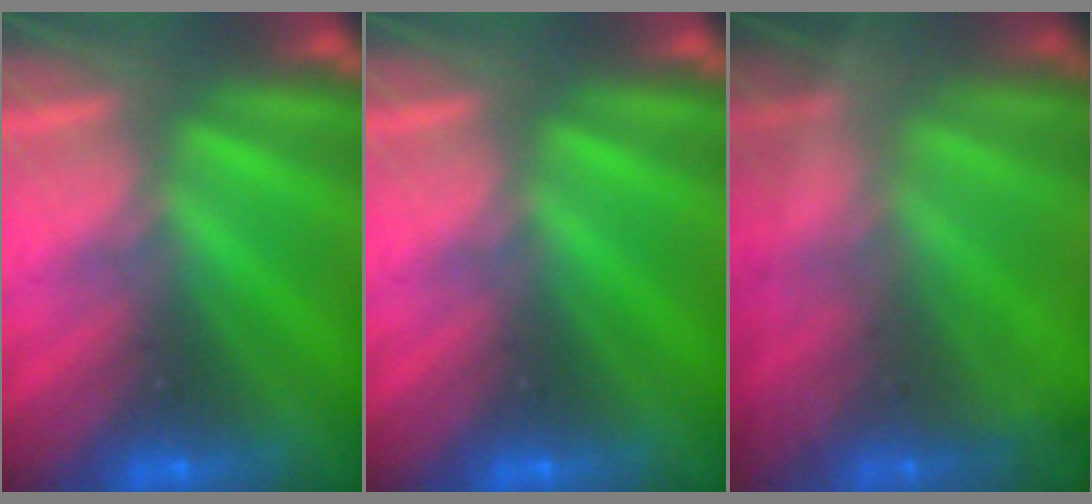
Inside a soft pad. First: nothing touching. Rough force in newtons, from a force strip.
{"total": 0.0}
{"total": 7.6}